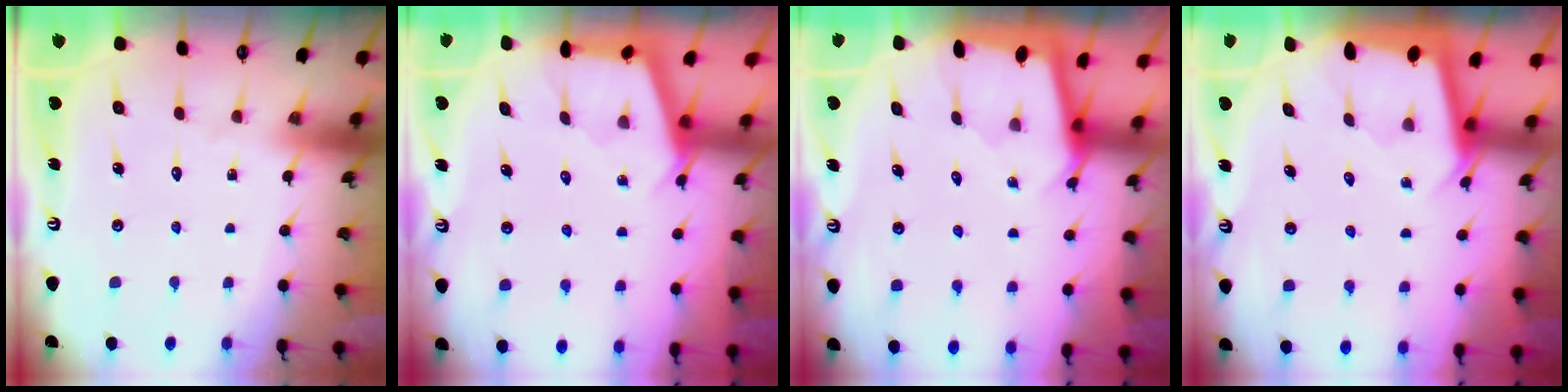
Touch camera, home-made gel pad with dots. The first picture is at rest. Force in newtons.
{"total": 2.8, "press": 2.8, "slide": 0.3}
{"total": 1.7, "press": 1.6, "slide": 0.2}
{"total": 2.0, "press": 1.9, "slide": 0.2}